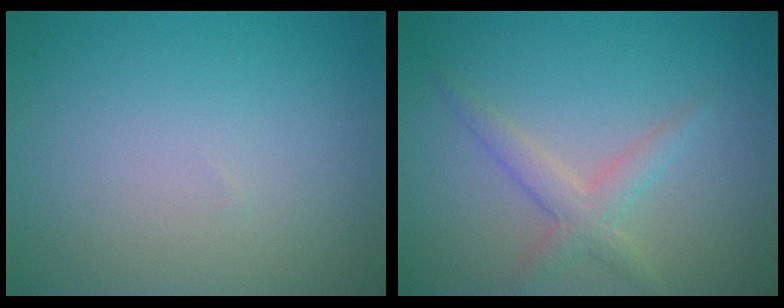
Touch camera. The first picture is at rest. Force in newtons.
{"total": 2.5, "press": 2.5, "slide": 0.0}